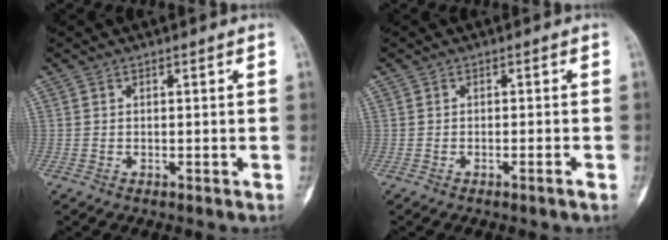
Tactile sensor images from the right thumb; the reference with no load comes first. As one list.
[{"total": 1.2, "force": [-0.8, -0.1, 0.9], "torque": [-0.019, 0.003, -0.010]}]